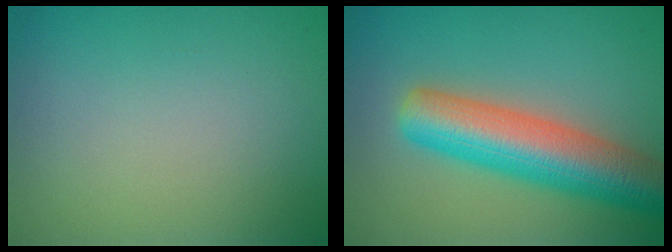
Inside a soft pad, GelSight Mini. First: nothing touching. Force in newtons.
{"total": 8.7, "press": 8.7, "slide": 0.4}